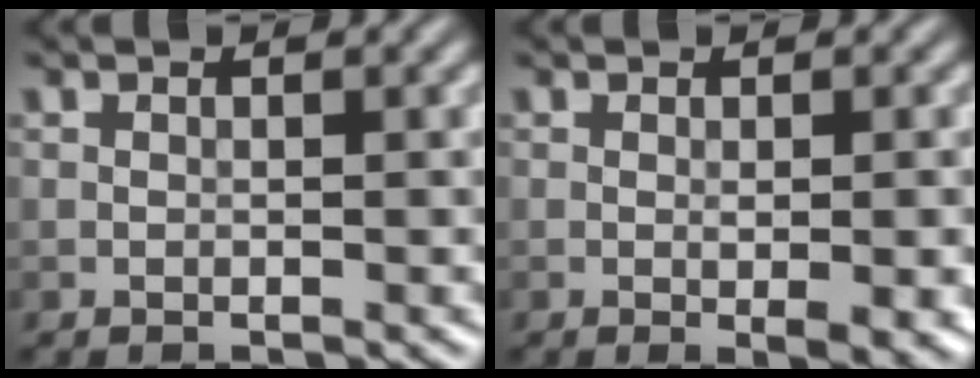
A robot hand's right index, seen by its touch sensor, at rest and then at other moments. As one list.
[{"total": 2.9, "force": [-0.6, 0.6, 2.8], "torque": [-0.042, -0.006, -0.006]}]